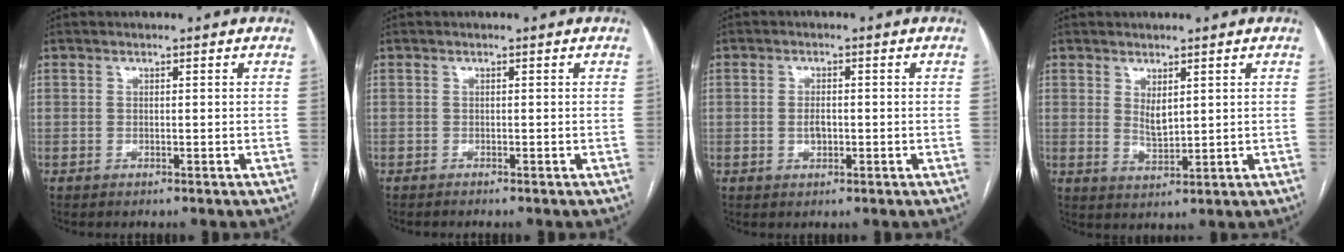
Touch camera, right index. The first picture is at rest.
{"total": 0.5, "force": [-0.5, -0.1, 0.1], "torque": [-0.006, -0.003, -0.009]}
{"total": 2.2, "force": [-0.4, 1.2, 1.8], "torque": [-0.033, 0.002, -0.005]}
{"total": 2.9, "force": [1.2, 1.2, 2.4], "torque": [-0.048, -0.009, 0.031]}